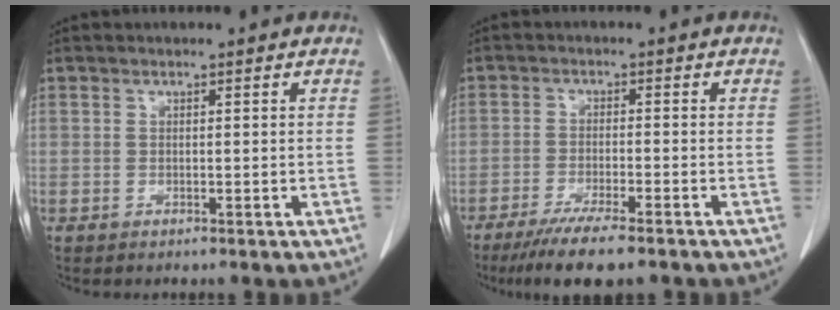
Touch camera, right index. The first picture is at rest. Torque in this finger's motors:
{"motor_torque": [0.83, -0.84, 0.31, 0.12]}